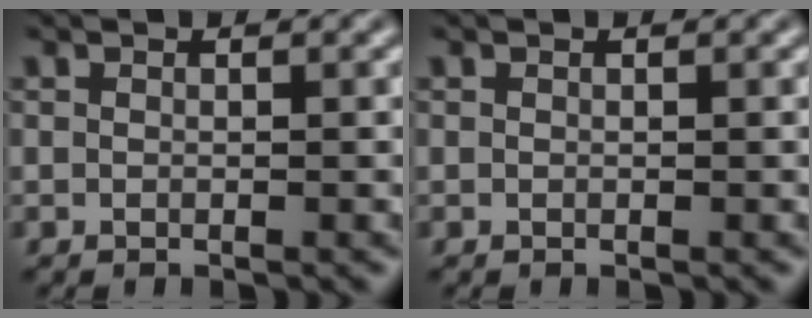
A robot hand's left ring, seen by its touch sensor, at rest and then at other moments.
{"total": 0.0}